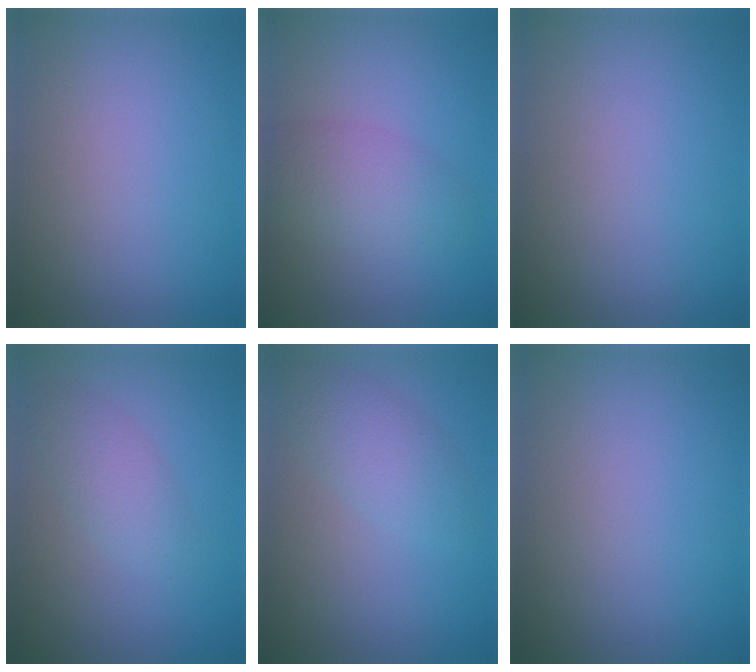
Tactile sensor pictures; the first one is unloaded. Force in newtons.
{"total": 3.5, "press": 3.5, "slide": 0.1}
{"total": 0.0}
{"total": 2.5, "press": 2.5, "slide": 0.0}
{"total": 3.0, "press": 3.0, "slide": 0.1}
{"total": 0.0}